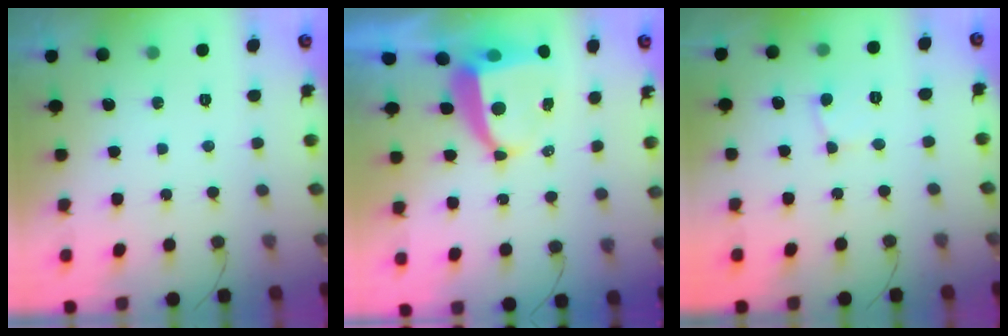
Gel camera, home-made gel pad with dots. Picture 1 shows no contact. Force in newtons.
{"total": 8.3, "press": 8.2, "slide": 1.1}
{"total": 2.9, "press": 2.9, "slide": 0.2}